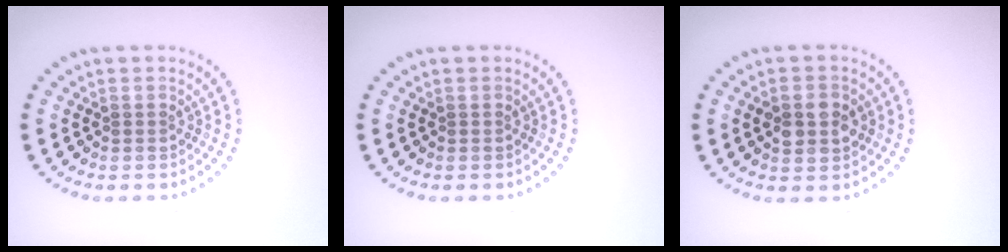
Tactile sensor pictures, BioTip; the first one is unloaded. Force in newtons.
{"total": 0.0}
{"total": 3.7, "press": 3.7, "slide": 0.1}